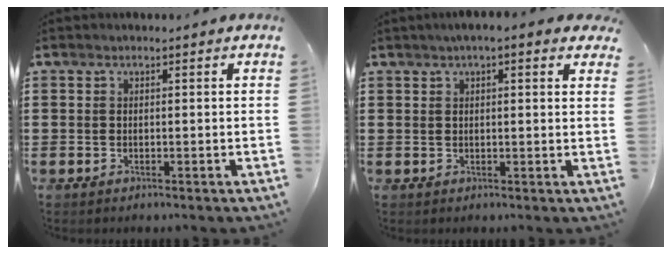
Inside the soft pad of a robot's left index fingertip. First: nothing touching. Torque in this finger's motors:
{"motor_torque": [2.14, 0.00, 0.70, 0.07]}